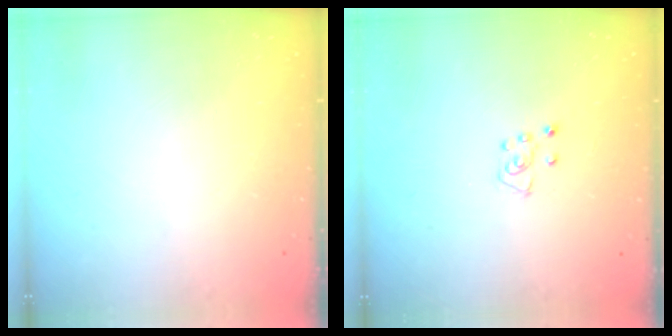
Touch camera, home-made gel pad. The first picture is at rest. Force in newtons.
{"total": 5.3, "press": 5.3, "slide": 0.4}